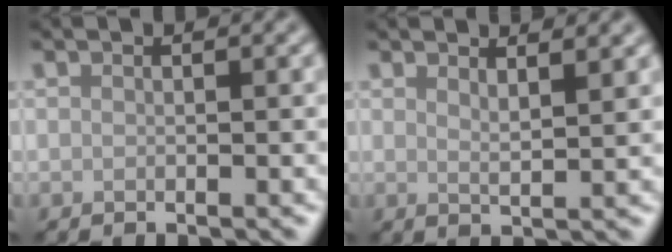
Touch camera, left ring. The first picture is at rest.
{"total": 2.3, "force": [1.7, 0.6, 1.4], "torque": [-0.009, 0.000, 0.024]}